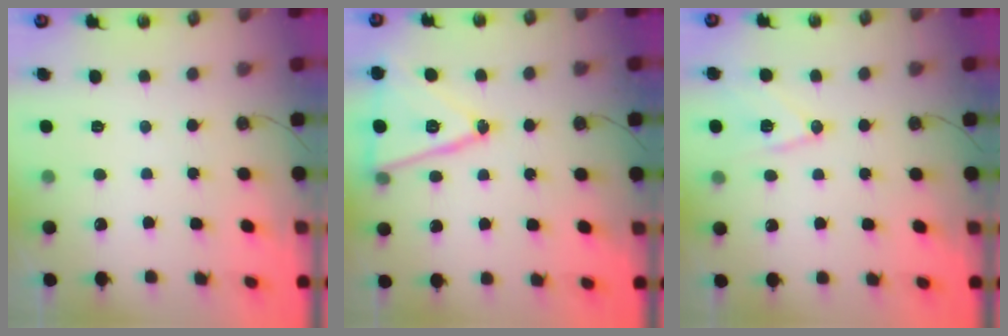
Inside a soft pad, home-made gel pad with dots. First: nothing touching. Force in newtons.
{"total": 15.4, "press": 15.0, "slide": 3.4}
{"total": 10.8, "press": 10.8, "slide": 0.7}